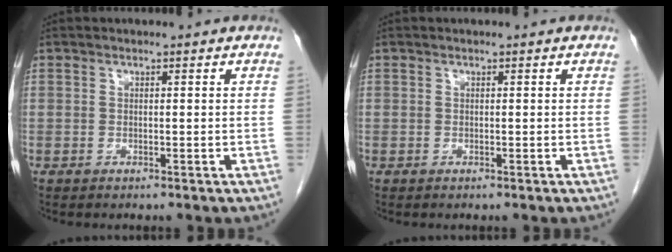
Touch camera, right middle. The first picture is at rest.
{"total": 0.0}